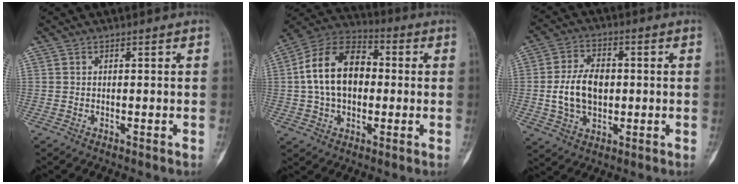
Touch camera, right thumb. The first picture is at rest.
{"total": 15.9, "force": [0.9, 10.6, 11.9], "torque": [-0.192, 0.030, 0.008]}
{"total": 10.3, "force": [-0.3, 6.9, 7.7], "torque": [-0.127, 0.011, -0.003]}